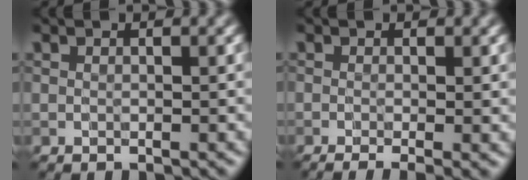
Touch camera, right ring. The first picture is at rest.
{"total": 4.1, "force": [-1.0, 1.7, 3.6], "torque": [-0.049, -0.010, -0.010]}